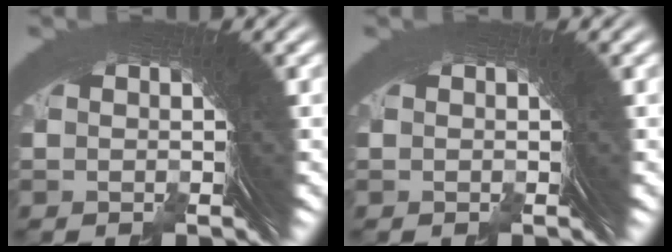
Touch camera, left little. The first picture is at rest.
{"total": 0.0}